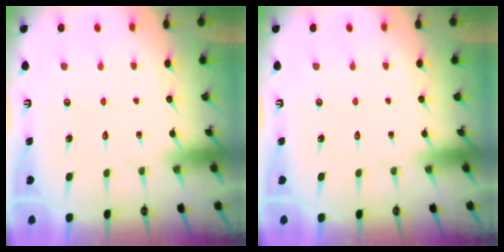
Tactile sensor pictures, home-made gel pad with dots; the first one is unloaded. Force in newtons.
{"total": 0.0}